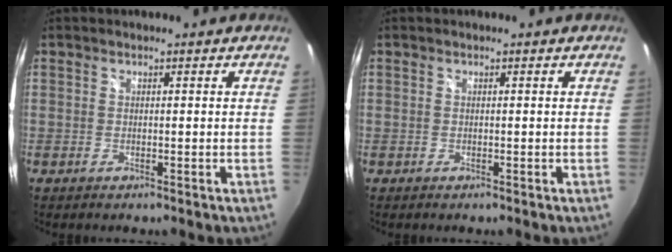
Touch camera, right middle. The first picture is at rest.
{"total": 0.0}